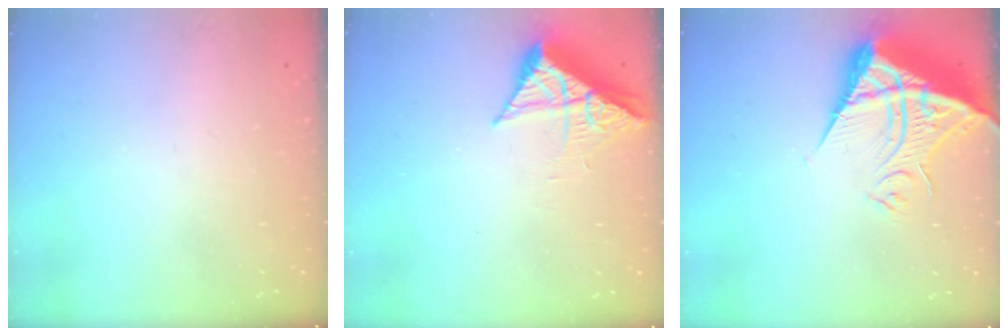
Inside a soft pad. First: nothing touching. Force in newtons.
{"total": 8.9, "press": 8.9, "slide": 0.9}
{"total": 13.2, "press": 13.1, "slide": 1.2}